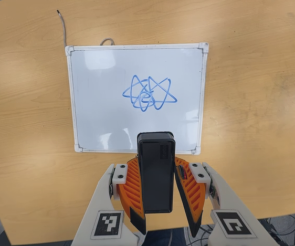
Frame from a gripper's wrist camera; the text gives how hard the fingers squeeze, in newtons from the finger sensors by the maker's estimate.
{"total": 6.2, "left": 5.8, "right": 6.5}